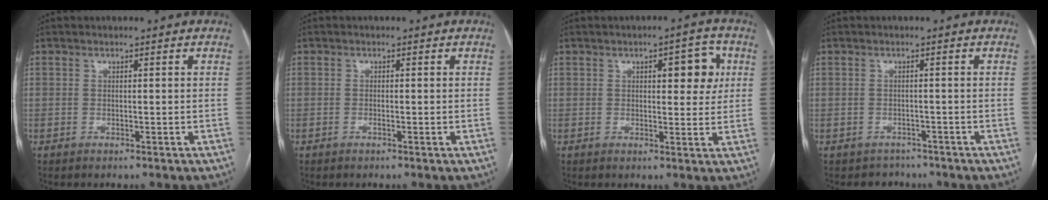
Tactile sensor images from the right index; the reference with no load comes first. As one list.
[{"total": 0.7, "force": [-0.2, 0.1, 0.7], "torque": [-0.013, -0.001, -0.003]}, {"total": 5.8, "force": [1.8, 2.3, 5.0], "torque": [-0.058, 0.010, 0.023]}, {"total": 2.5, "force": [-2.0, 1.4, -0.7], "torque": [0.003, 0.006, -0.028]}]